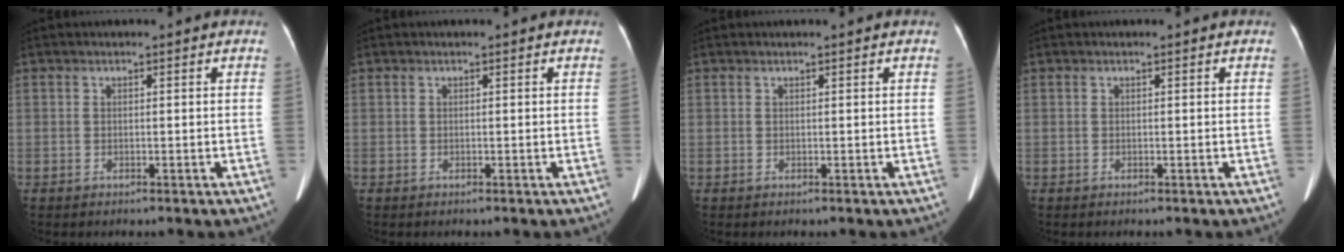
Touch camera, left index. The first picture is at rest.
{"total": 0.0}
{"total": 0.8, "force": [0.7, -0.1, 0.4], "torque": [-0.007, 0.009, 0.013]}
{"total": 0.0}